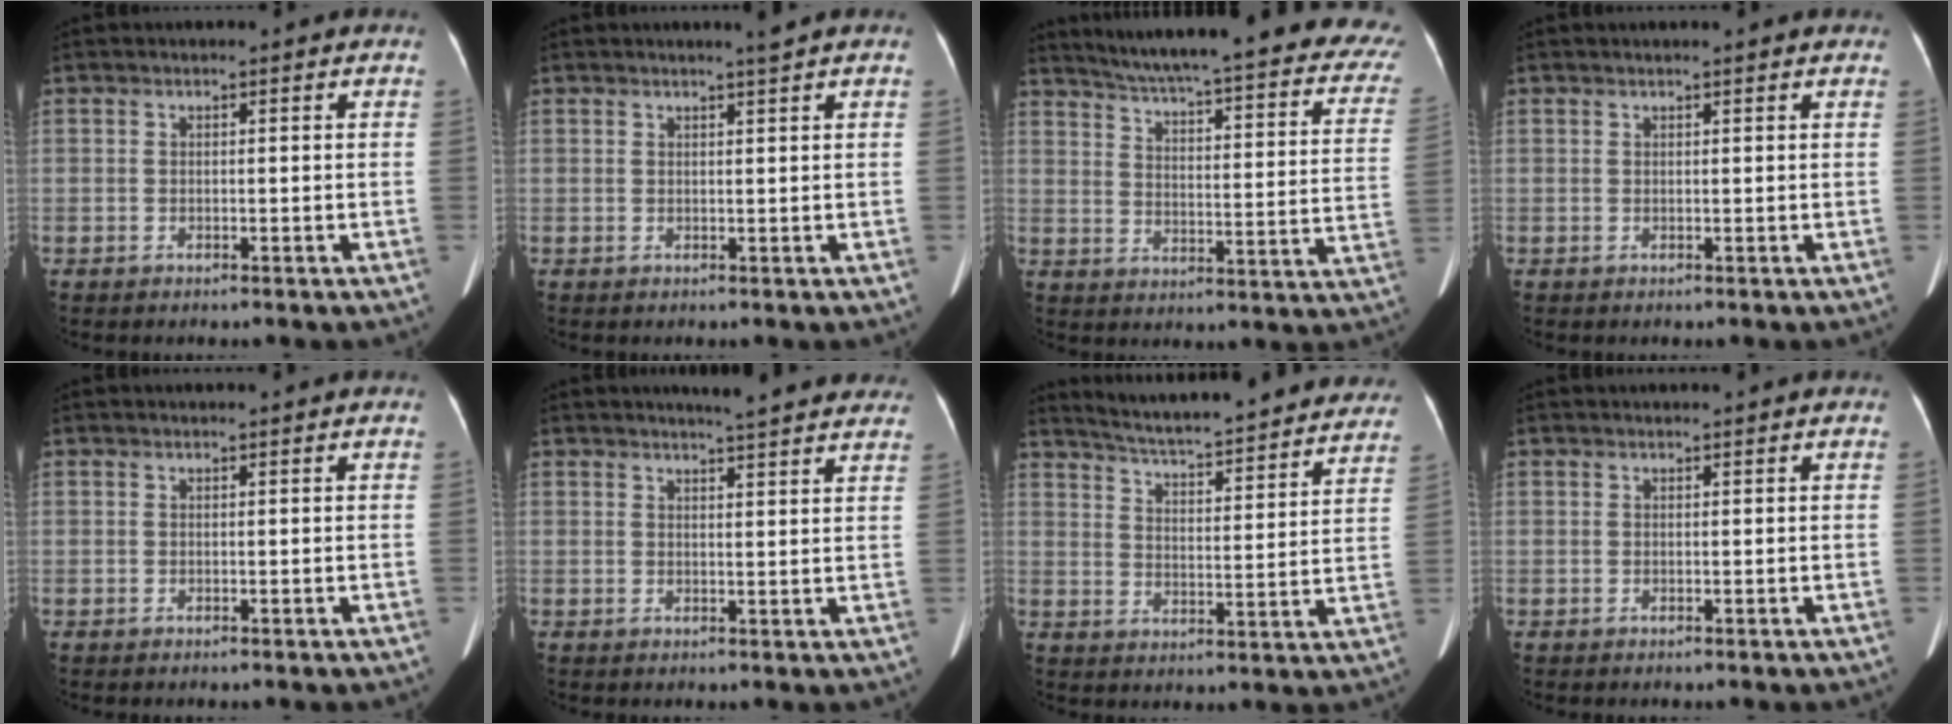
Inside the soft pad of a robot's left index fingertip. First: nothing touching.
{"total": 1.2, "force": [0.9, -0.6, 0.5], "torque": [-0.019, -0.010, 0.021]}
{"total": 29.4, "force": [24.4, 4.6, 15.8], "torque": [-0.211, -0.050, 0.287]}
{"total": 3.0, "force": [2.6, 0.3, 1.4], "torque": [-0.017, 0.026, 0.029]}
{"total": 1.3, "force": [1.2, -0.2, 0.4], "torque": [-0.009, 0.013, 0.021]}
{"total": 10.7, "force": [9.8, 0.9, 4.1], "torque": [-0.042, -0.002, 0.101]}
{"total": 27.8, "force": [25.5, 3.8, 10.4], "torque": [-0.162, -0.044, 0.320]}
{"total": 1.8, "force": [1.7, -0.3, 0.5], "torque": [-0.007, 0.016, 0.026]}